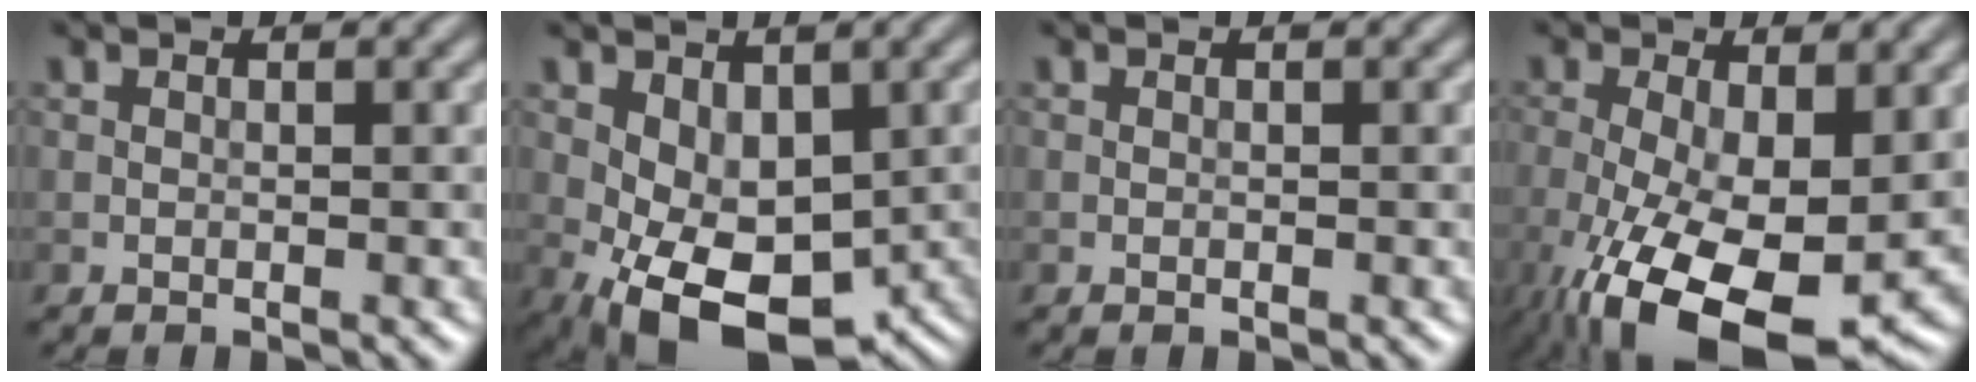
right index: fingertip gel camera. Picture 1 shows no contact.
{"total": 9.9, "force": [-2.9, 6.0, 7.3], "torque": [-0.116, -0.025, -0.033]}
{"total": 0.0}
{"total": 13.1, "force": [-4.8, 5.4, 10.9], "torque": [-0.195, -0.034, -0.074]}